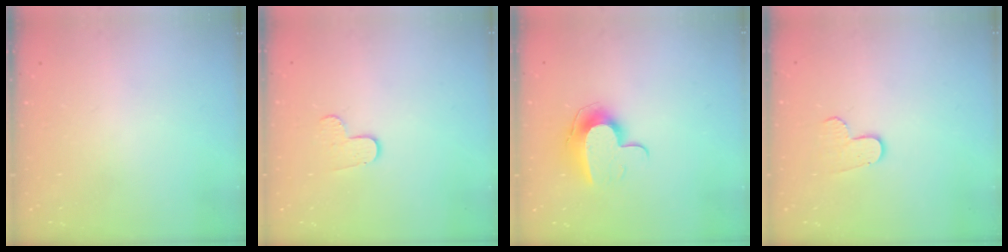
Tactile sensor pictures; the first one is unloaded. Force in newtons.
{"total": 6.0, "press": 6.0, "slide": 0.5}
{"total": 10.8, "press": 10.8, "slide": 0.6}
{"total": 6.6, "press": 6.6, "slide": 0.6}